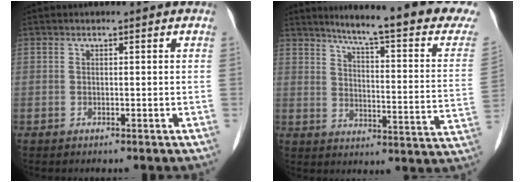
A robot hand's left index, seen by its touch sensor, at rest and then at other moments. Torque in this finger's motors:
{"motor_torque": [0.05, -0.51, 0.04, 0.04]}